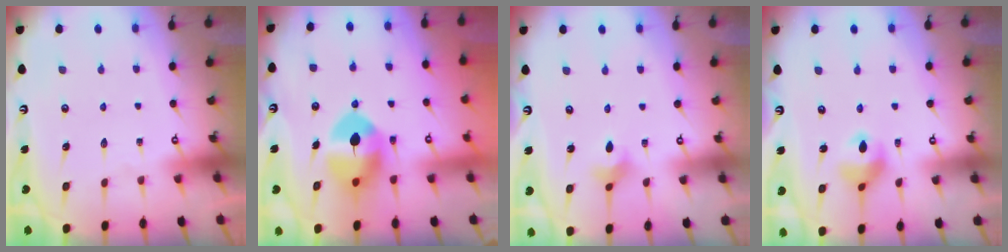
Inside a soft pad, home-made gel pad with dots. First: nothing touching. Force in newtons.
{"total": 9.7, "press": 9.5, "slide": 1.9}
{"total": 2.9, "press": 2.8, "slide": 0.8}
{"total": 10.0, "press": 9.4, "slide": 3.4}